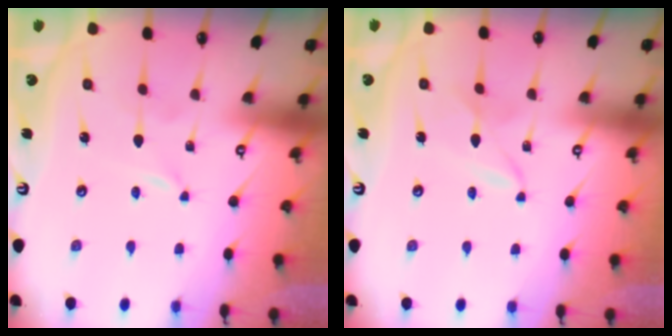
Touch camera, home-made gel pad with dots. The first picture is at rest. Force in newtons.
{"total": 2.6, "press": 2.6, "slide": 0.2}